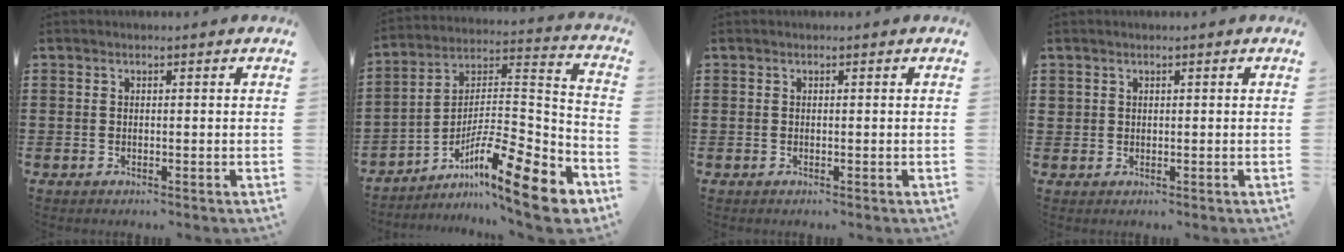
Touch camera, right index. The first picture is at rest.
{"total": 13.9, "force": [-9.4, 2.3, 10.0], "torque": [-0.157, 0.010, -0.172]}
{"total": 0.0}
{"total": 0.9, "force": [0.6, 0.7, 0.1], "torque": [-0.002, 0.003, 0.011]}